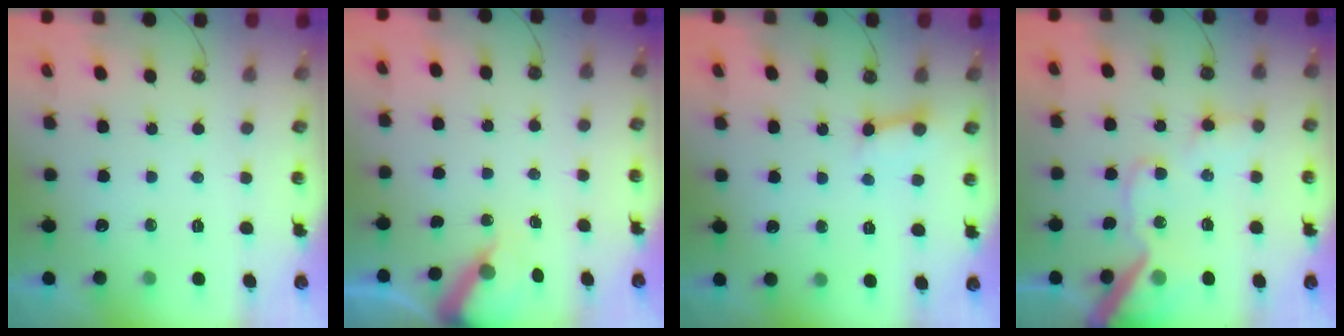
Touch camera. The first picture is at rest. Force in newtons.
{"total": 6.5, "press": 6.4, "slide": 0.6}
{"total": 4.8, "press": 4.7, "slide": 0.8}
{"total": 15.5, "press": 15.3, "slide": 2.1}